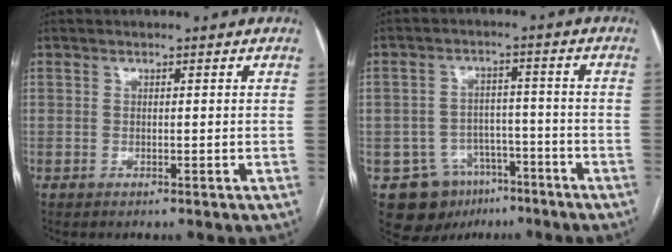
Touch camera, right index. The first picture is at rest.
{"total": 10.4, "force": [-6.1, 7.9, 3.1], "torque": [-0.052, 0.021, -0.085]}